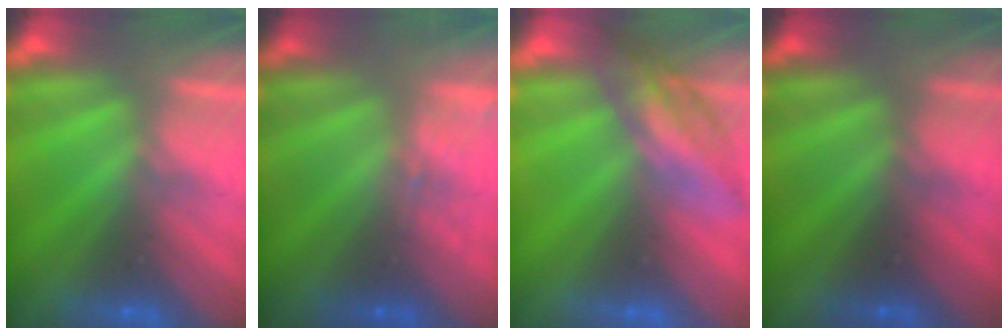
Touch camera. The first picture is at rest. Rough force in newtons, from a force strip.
{"total": 1.3}
{"total": 2.7}
{"total": 2.0}